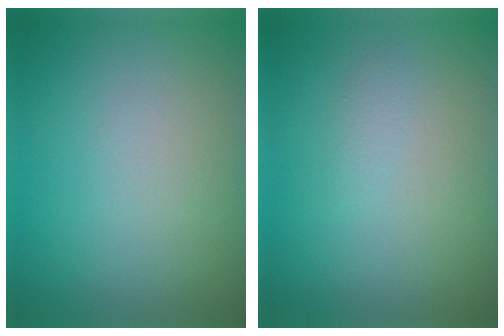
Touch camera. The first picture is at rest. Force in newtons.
{"total": 0.8, "press": 0.7, "slide": 0.1}